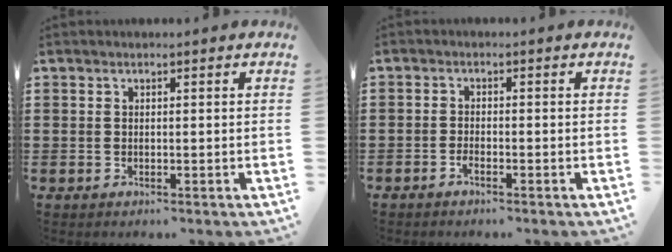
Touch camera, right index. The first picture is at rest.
{"total": 1.2, "force": [-1.0, 0.2, 0.6], "torque": [-0.015, -0.003, -0.018]}